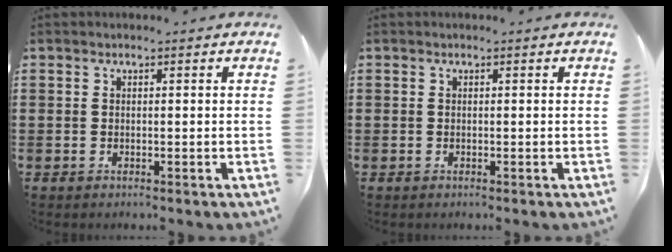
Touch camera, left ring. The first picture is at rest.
{"total": 0.0}